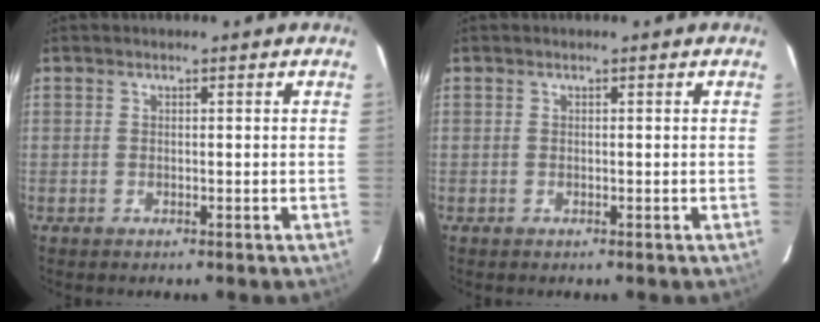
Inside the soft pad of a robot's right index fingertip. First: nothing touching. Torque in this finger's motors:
{"motor_torque": [-0.01, -0.01, 0.00, 0.01]}